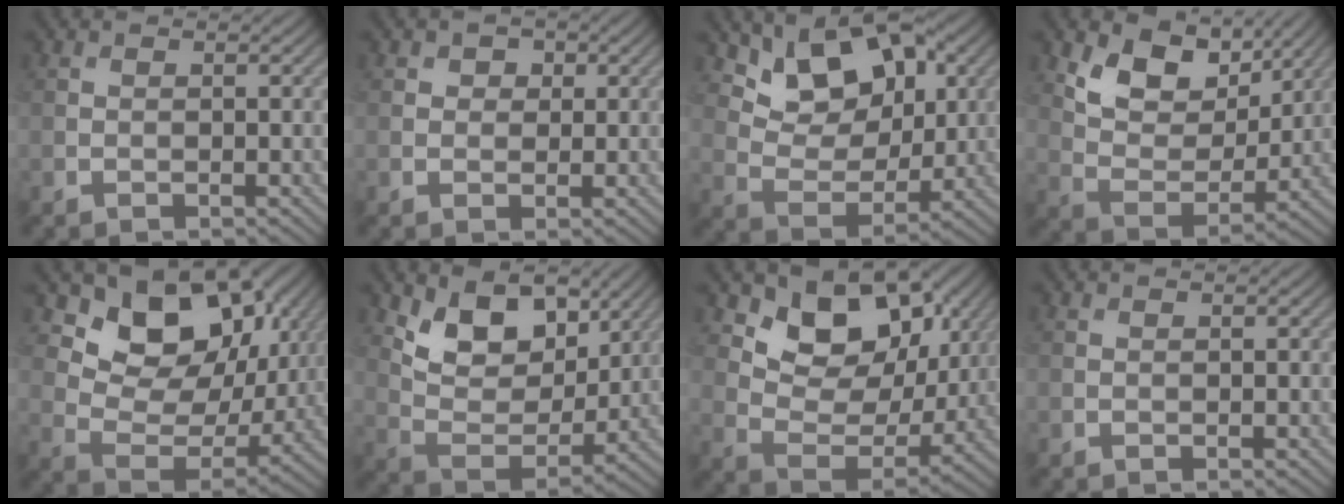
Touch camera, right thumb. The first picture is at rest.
{"total": 2.2, "force": [0.9, 1.8, 1.0], "torque": [-0.008, -0.003, 0.009]}
{"total": 10.3, "force": [5.6, 6.0, 6.2], "torque": [-0.115, -0.008, 0.092]}
{"total": 9.6, "force": [5.5, 5.7, 5.5], "torque": [-0.114, -0.013, 0.094]}
{"total": 13.0, "force": [6.7, 8.4, 7.3], "torque": [-0.127, -0.011, 0.116]}
{"total": 9.2, "force": [5.3, 5.1, 5.4], "torque": [-0.108, -0.020, 0.093]}
{"total": 11.0, "force": [5.9, 6.9, 6.1], "torque": [-0.118, -0.012, 0.102]}
{"total": 0.0}